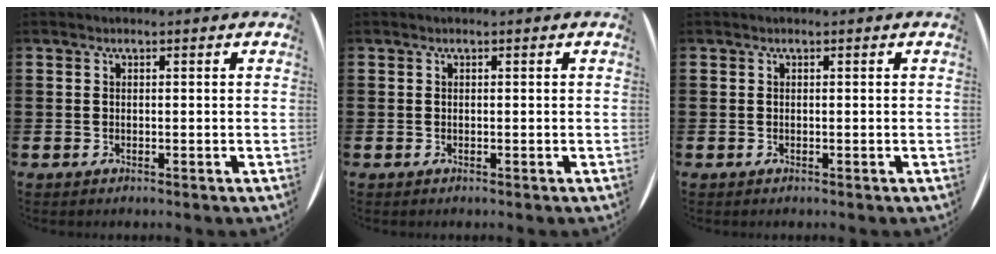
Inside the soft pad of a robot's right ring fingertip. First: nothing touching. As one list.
[{"total": 0.0}, {"total": 0.0}]